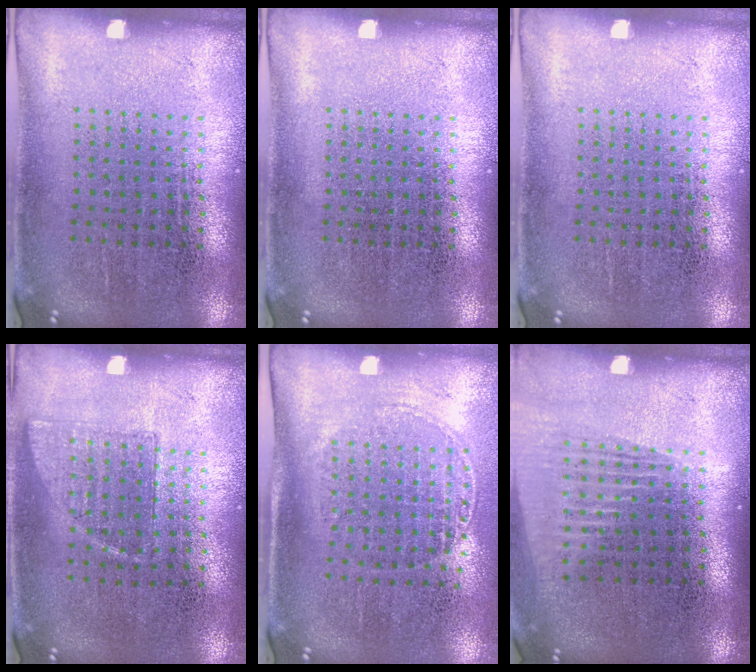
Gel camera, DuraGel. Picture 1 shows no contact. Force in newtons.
{"total": 0.0}
{"total": 0.0}
{"total": 0.6, "press": 0.6, "slide": 0.3}
{"total": 1.5, "press": 1.2, "slide": 0.8}
{"total": 1.4, "press": 1.2, "slide": 0.7}